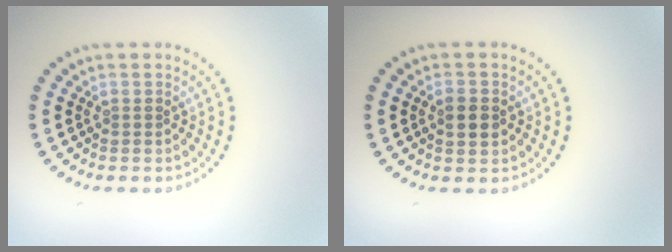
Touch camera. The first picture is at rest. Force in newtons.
{"total": 2.3, "press": 2.3, "slide": 0.1}